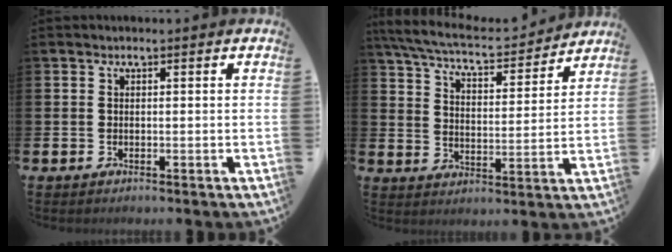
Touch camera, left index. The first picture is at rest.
{"total": 6.7, "force": [6.3, 1.4, 2.1], "torque": [-0.074, -0.046, 0.105]}